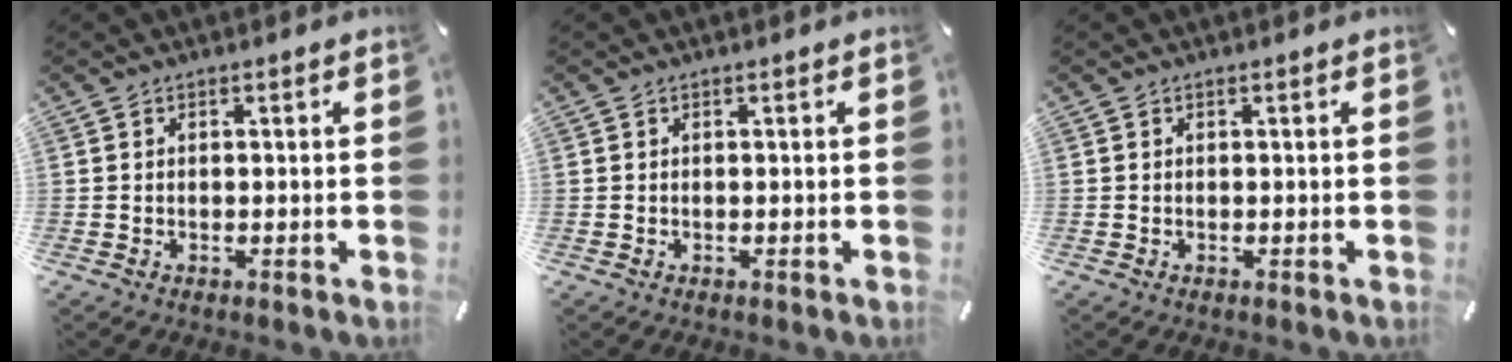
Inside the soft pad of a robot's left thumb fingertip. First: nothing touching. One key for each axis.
{"total": 0.0}
{"total": 0.0}